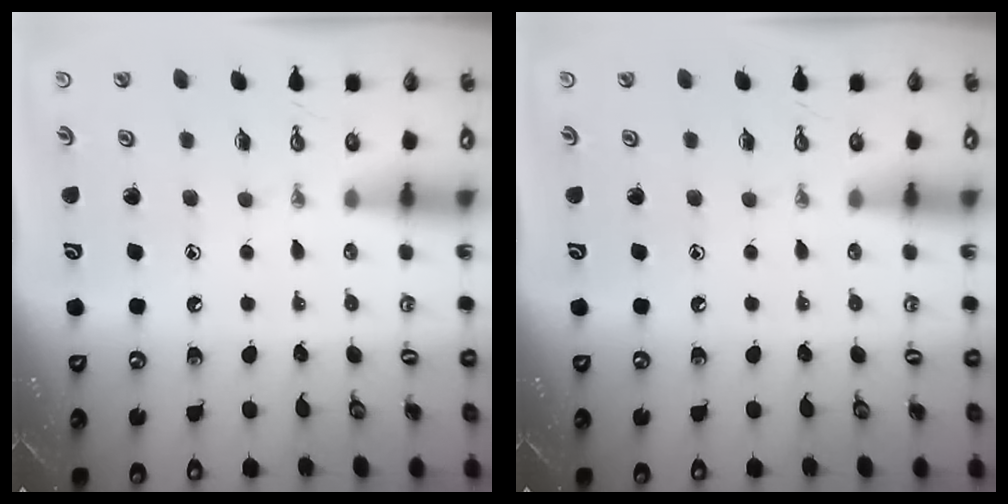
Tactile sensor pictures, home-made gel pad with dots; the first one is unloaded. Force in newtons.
{"total": 0.0}